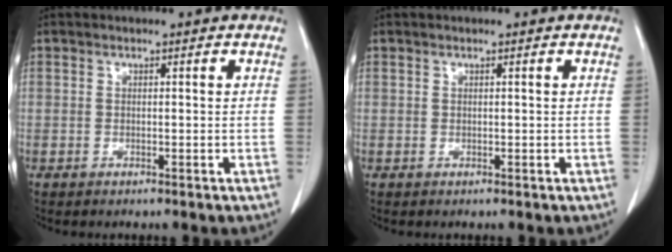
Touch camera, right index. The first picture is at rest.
{"total": 0.0}